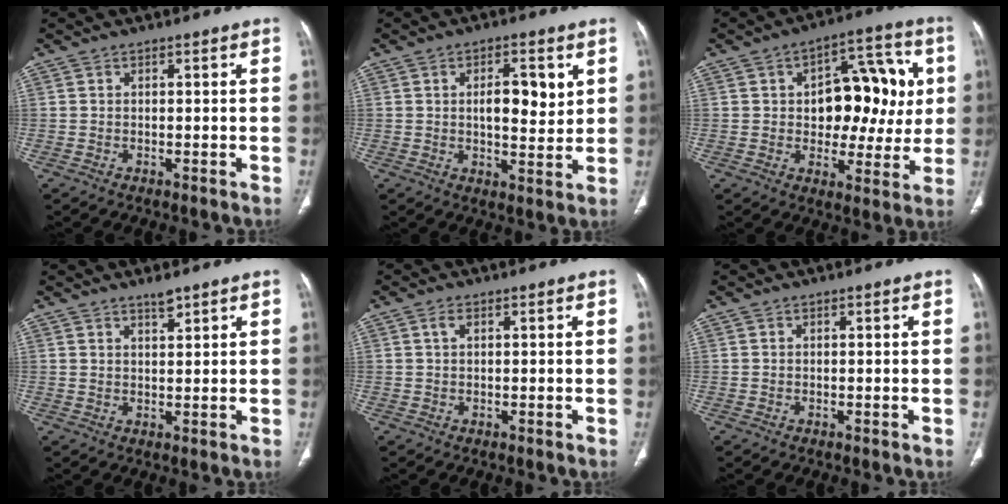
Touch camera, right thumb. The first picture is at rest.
{"total": 8.3, "force": [2.2, 3.6, 7.1], "torque": [-0.089, -0.013, 0.034]}
{"total": 17.2, "force": [2.2, 10.3, 13.5], "torque": [-0.120, 0.023, 0.035]}
{"total": 2.3, "force": [2.0, 0.5, 1.2], "torque": [-0.011, -0.013, 0.036]}
{"total": 1.4, "force": [0.6, 0.8, 1.0], "torque": [-0.017, 0.007, 0.011]}
{"total": 0.0}